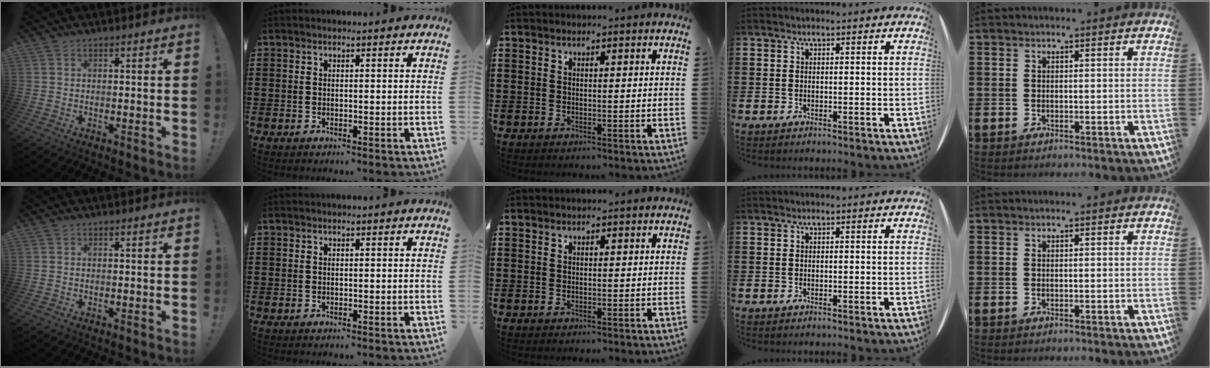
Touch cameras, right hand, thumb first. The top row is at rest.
{}